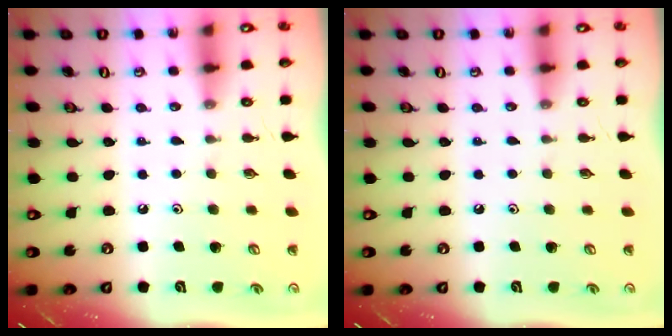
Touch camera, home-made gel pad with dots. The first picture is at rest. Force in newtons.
{"total": 0.0}